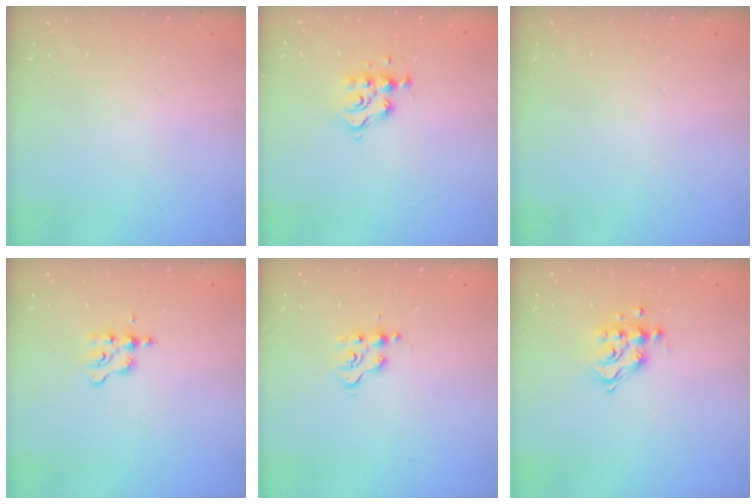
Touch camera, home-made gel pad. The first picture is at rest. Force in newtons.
{"total": 6.5, "press": 6.5, "slide": 0.3}
{"total": 0.0}
{"total": 2.4, "press": 2.4, "slide": 0.3}
{"total": 3.5, "press": 3.5, "slide": 0.4}
{"total": 10.2, "press": 10.2, "slide": 0.7}